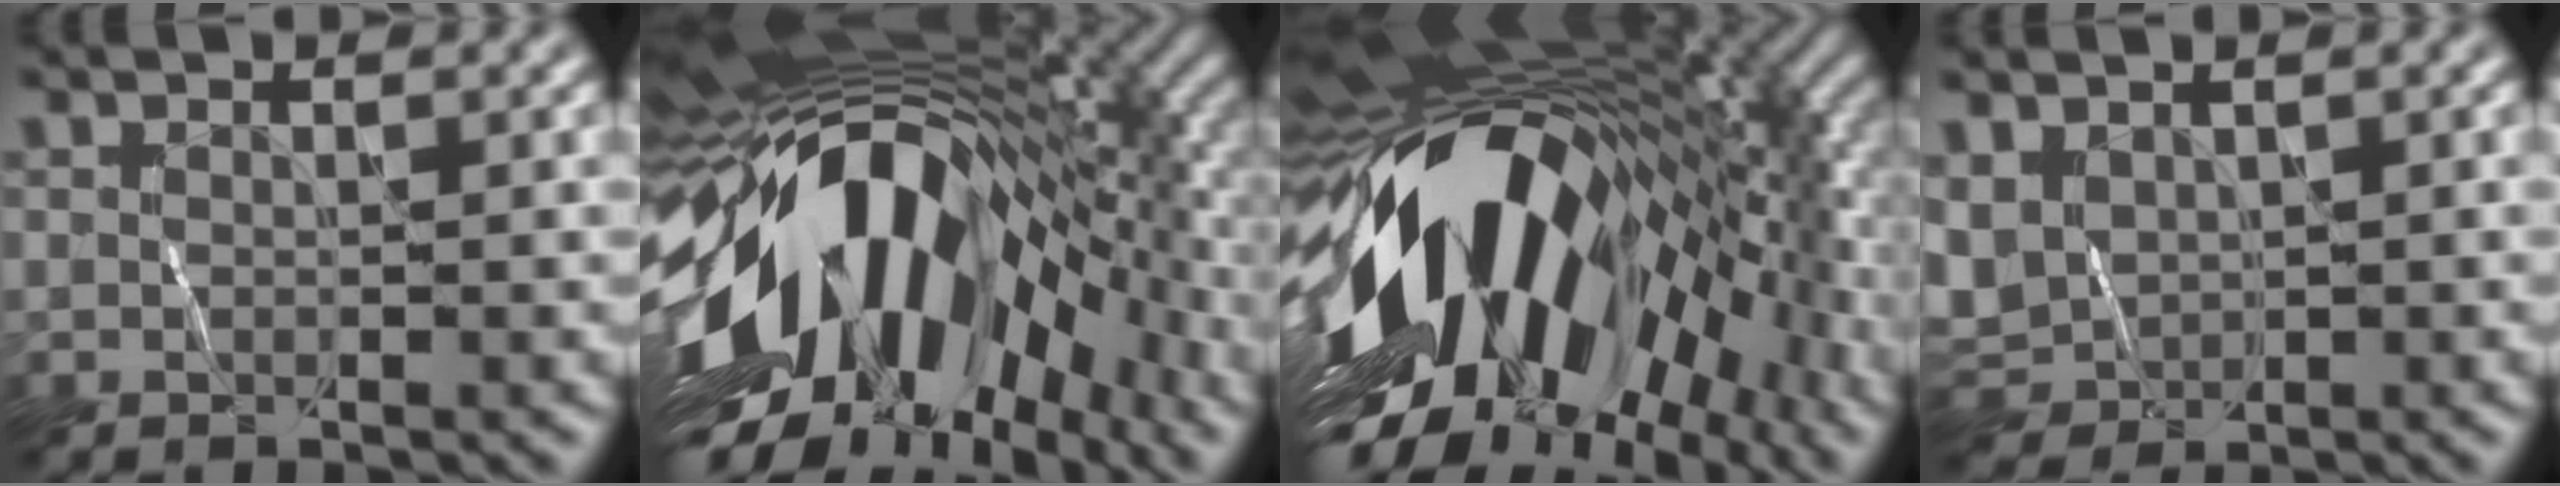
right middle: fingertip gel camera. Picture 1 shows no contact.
{"total": 18.0, "force": [-3.5, 10.1, 14.5], "torque": [-0.259, -0.007, -0.074]}
{"total": 18.5, "force": [-3.3, 9.8, 15.4], "torque": [-0.268, -0.012, -0.074]}
{"total": 3.6, "force": [0.7, 3.0, 1.9], "torque": [-0.051, -0.004, 0.013]}